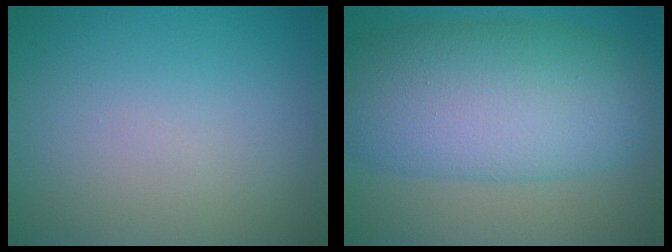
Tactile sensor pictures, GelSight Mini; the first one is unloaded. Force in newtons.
{"total": 11.1, "press": 11.1, "slide": 0.1}